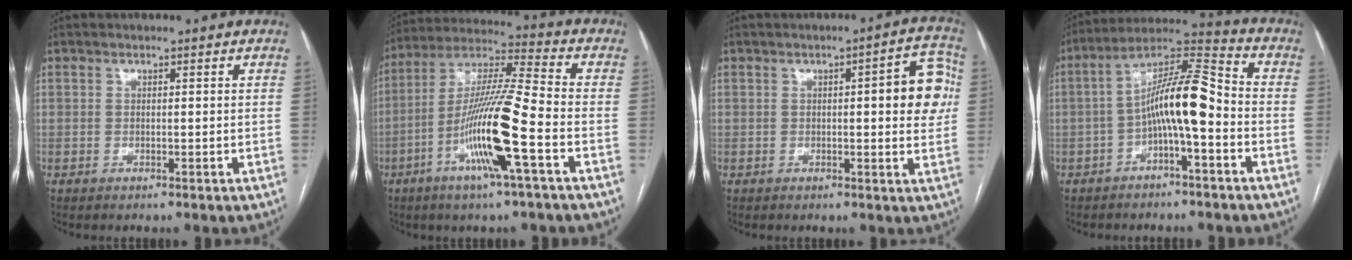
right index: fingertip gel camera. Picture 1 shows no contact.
{"total": 15.4, "force": [-5.5, 0.0, 14.4], "torque": [-0.284, -0.003, -0.105]}
{"total": 8.2, "force": [1.0, 1.9, 7.9], "torque": [-0.088, 0.017, 0.005]}
{"total": 10.9, "force": [-2.4, 1.8, 10.5], "torque": [-0.188, 0.037, -0.043]}